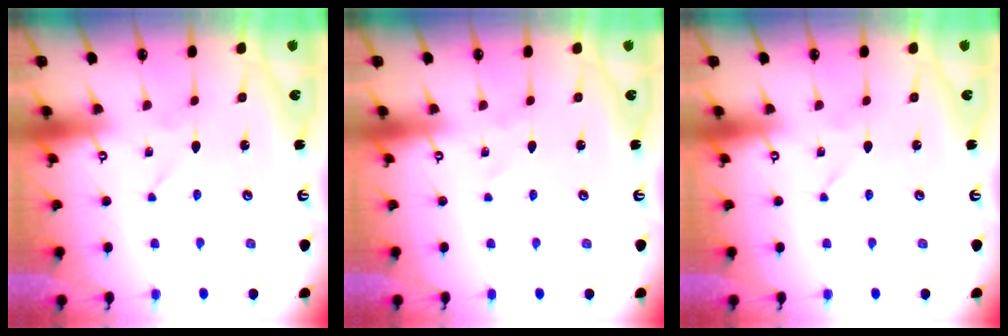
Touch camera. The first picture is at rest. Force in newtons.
{"total": 1.3, "press": 1.3, "slide": 0.1}
{"total": 0.0}